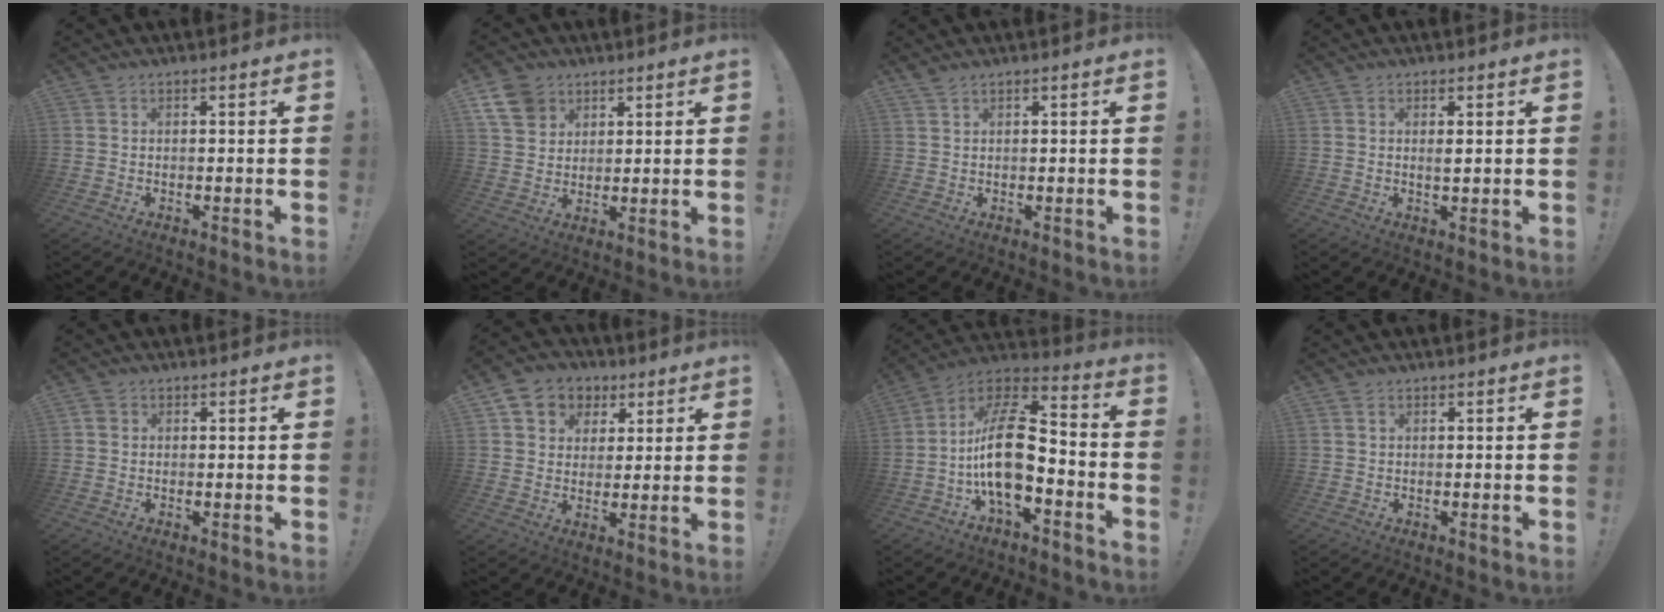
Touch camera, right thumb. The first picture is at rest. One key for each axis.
{"total": 9.4, "fx": 5.3, "fy": 7.1, "fz": 3.2, "tx": -0.053, "ty": -0.024, "tz": 0.107}
{"total": 1.2, "fx": 1.0, "fy": 0.2, "fz": 0.6, "tx": -0.015, "ty": 0.000, "tz": 0.019}
{"total": 1.5, "fx": 0.6, "fy": 0.2, "fz": 1.3, "tx": -0.013, "ty": -0.007, "tz": 0.008}
{"total": 1.6, "fx": 0.7, "fy": 1.3, "fz": 0.7, "tx": -0.006, "ty": 0.002, "tz": 0.011}
{"total": 9.0, "fx": 3.5, "fy": 7.8, "fz": 2.6, "tx": -0.034, "ty": -0.014, "tz": 0.074}
{"total": 19.8, "fx": -4.0, "fy": 9.7, "fz": 16.9, "tx": -0.321, "ty": 0.030, "tz": -0.064}
{"total": 0.8, "fx": 0.4, "fy": 0.5, "fz": 0.4, "tx": -0.004, "ty": -0.001, "tz": 0.007}